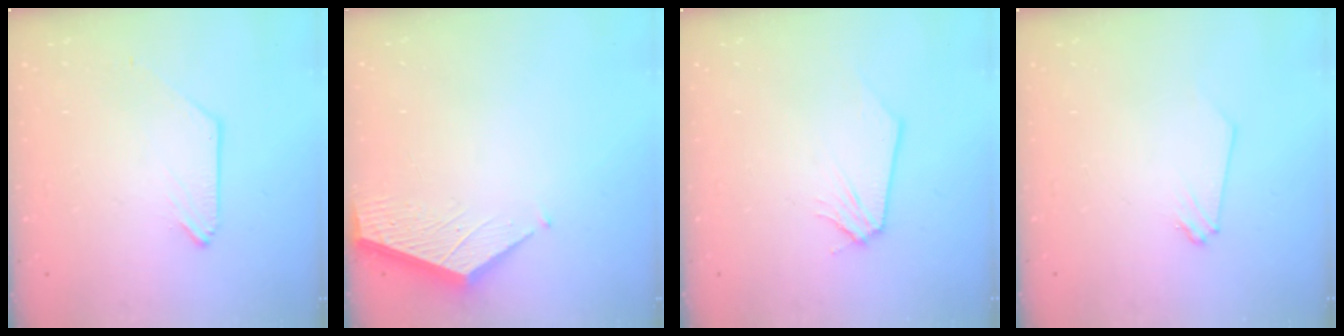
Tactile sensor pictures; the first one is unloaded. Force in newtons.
{"total": 3.4, "press": 3.4, "slide": 0.4}
{"total": 0.0}
{"total": 0.0}